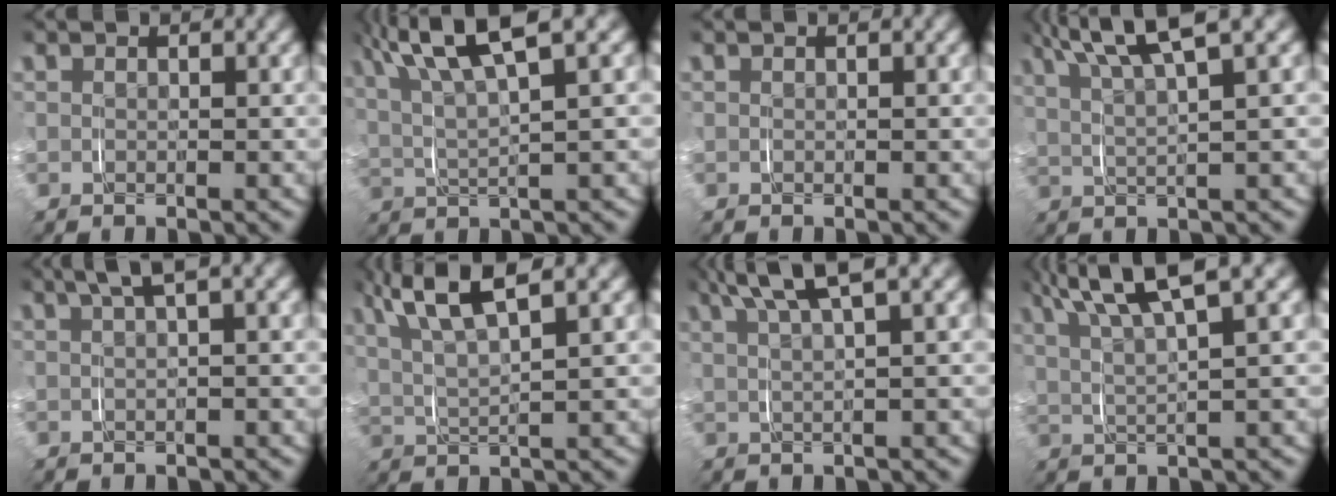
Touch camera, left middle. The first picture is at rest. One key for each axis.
{"total": 7.6, "fx": 4.5, "fy": 2.2, "fz": 5.7, "tx": -0.109, "ty": 0.014, "tz": 0.071}
{"total": 0.0}
{"total": 6.1, "fx": 4.1, "fy": 1.3, "fz": 4.3, "tx": -0.083, "ty": 0.013, "tz": 0.064}
{"total": 3.5, "fx": 2.1, "fy": 0.7, "fz": 2.6, "tx": -0.036, "ty": 0.021, "tz": 0.027}
{"total": 6.5, "fx": 3.8, "fy": 1.9, "fz": 4.9, "tx": -0.098, "ty": 0.011, "tz": 0.062}
{"total": 5.3, "fx": 3.8, "fy": 0.8, "fz": 3.6, "tx": -0.059, "ty": 0.019, "tz": 0.056}
{"total": 6.7, "fx": 4.3, "fy": 1.6, "fz": 4.9, "tx": -0.090, "ty": 0.016, "tz": 0.066}